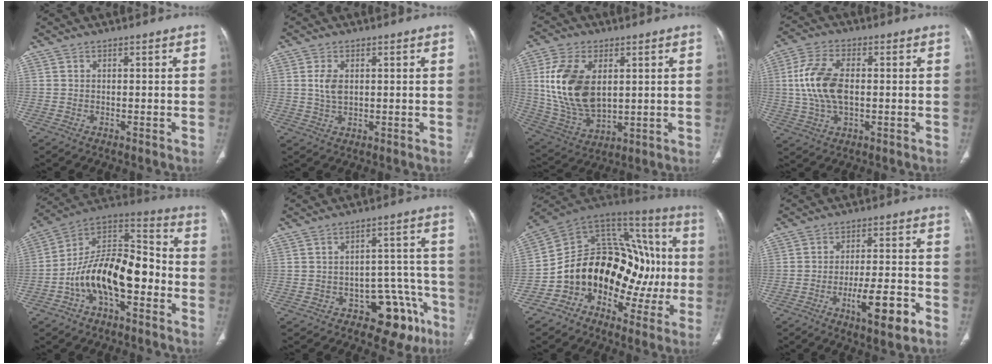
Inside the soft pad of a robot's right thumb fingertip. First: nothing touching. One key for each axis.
{"total": 3.9, "fx": 0.8, "fy": 2.3, "fz": 3.0, "tx": -0.061, "ty": -0.003, "tz": 0.017}
{"total": 17.0, "fx": 3.3, "fy": 10.2, "fz": 13.2, "tx": -0.251, "ty": -0.015, "tz": 0.076}
{"total": 11.4, "fx": 0.5, "fy": 6.3, "fz": 9.5, "tx": -0.201, "ty": 0.008, "tz": 0.011}
{"total": 18.0, "fx": -5.4, "fy": 9.3, "fz": 14.5, "tx": -0.223, "ty": 0.073, "tz": -0.093}
{"total": 11.4, "fx": -6.6, "fy": 6.7, "fz": 6.6, "tx": -0.030, "ty": 0.065, "tz": -0.081}
{"total": 24.7, "fx": -4.0, "fy": 17.0, "fz": 17.4, "tx": -0.218, "ty": 0.094, "tz": -0.060}
{"total": 10.1, "fx": -4.8, "fy": 2.5, "fz": 8.5, "tx": -0.138, "ty": 0.020, "tz": -0.071}